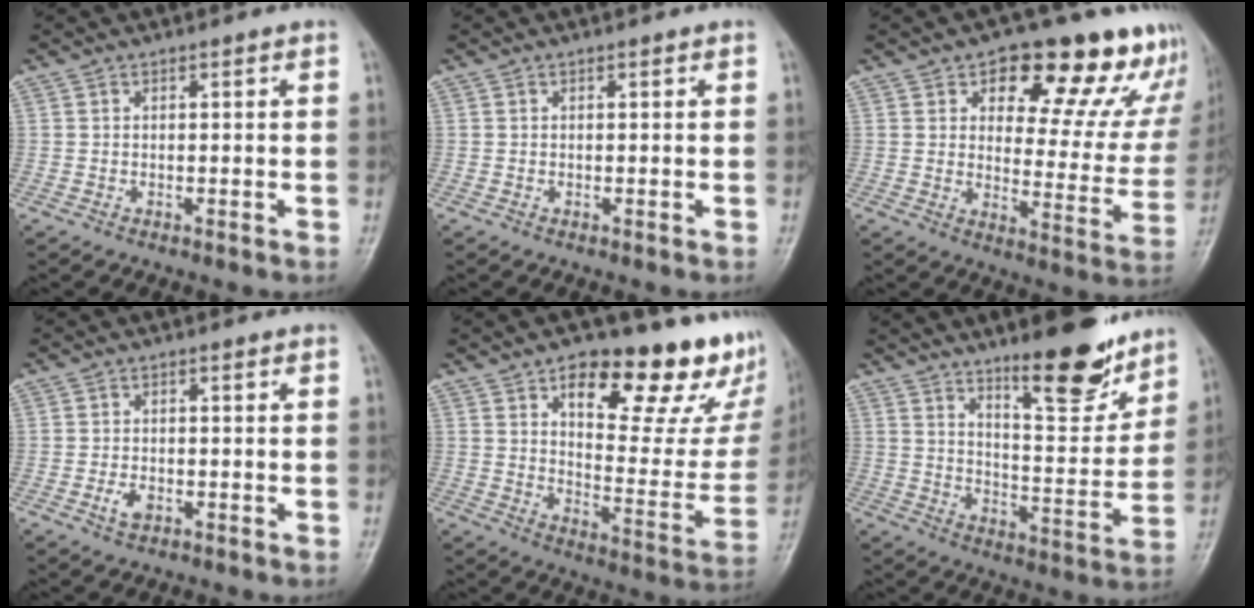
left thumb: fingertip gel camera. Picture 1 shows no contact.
{"total": 0.0}
{"total": 18.9, "force": [13.2, 8.7, 10.4], "torque": [-0.064, -0.075, 0.160]}
{"total": 2.4, "force": [-0.9, 1.4, 1.7], "torque": [-0.034, 0.000, -0.017]}
{"total": 25.9, "force": [14.6, 10.5, 18.7], "torque": [-0.195, -0.058, 0.208]}
{"total": 14.8, "force": [10.8, 4.1, 9.3], "torque": [-0.100, -0.082, 0.171]}